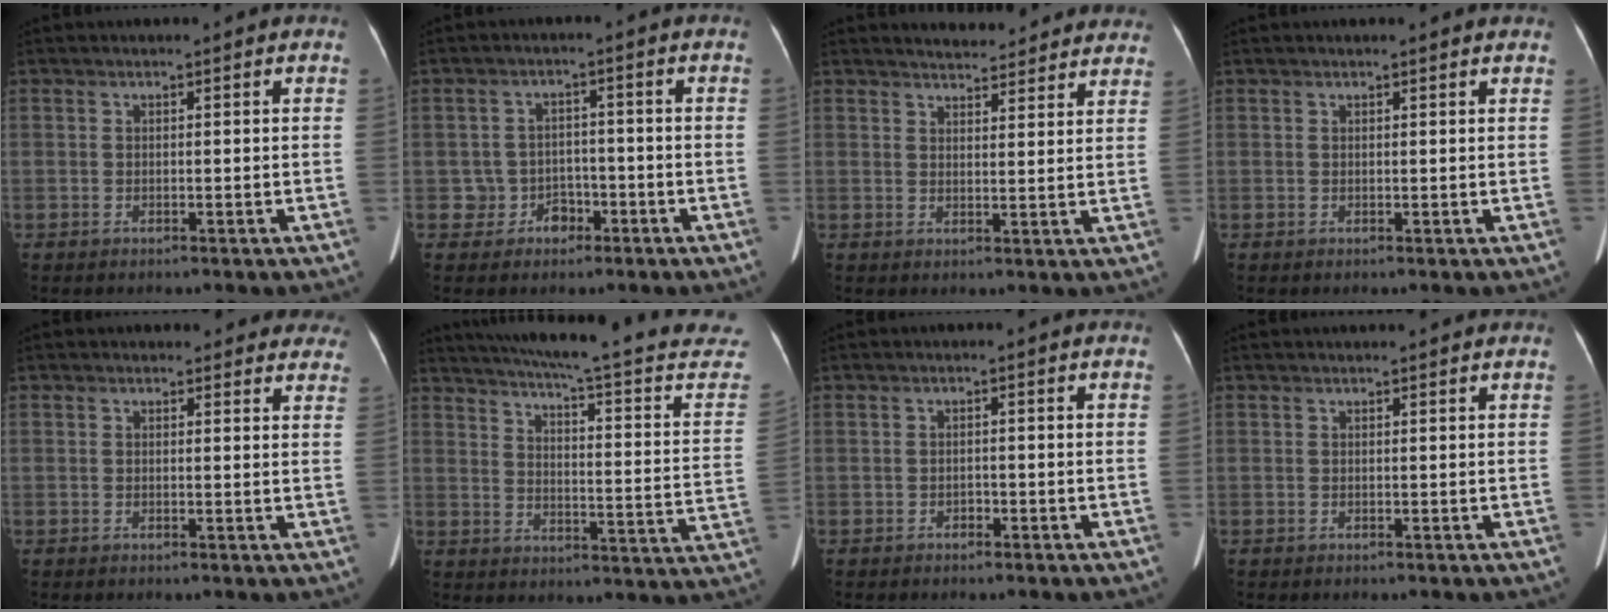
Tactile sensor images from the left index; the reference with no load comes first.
{"total": 3.6, "force": [-1.7, 3.2, 0.1], "torque": [0.007, 0.015, -0.025]}
{"total": 12.1, "force": [11.4, 2.9, 2.9], "torque": [-0.014, 0.006, 0.123]}
{"total": 2.9, "force": [2.7, 0.3, 1.1], "torque": [-0.015, 0.012, 0.022]}
{"total": 9.2, "force": [8.5, 3.1, 1.2], "torque": [0.031, -0.012, 0.062]}
{"total": 28.8, "force": [25.5, 1.9, 13.1], "torque": [-0.193, -0.071, 0.307]}
{"total": 0.7, "force": [-0.6, 0.4, 0.3], "torque": [-0.004, 0.002, -0.011]}
{"total": 3.2, "force": [3.1, 0.3, 0.8], "torque": [-0.012, 0.021, 0.034]}